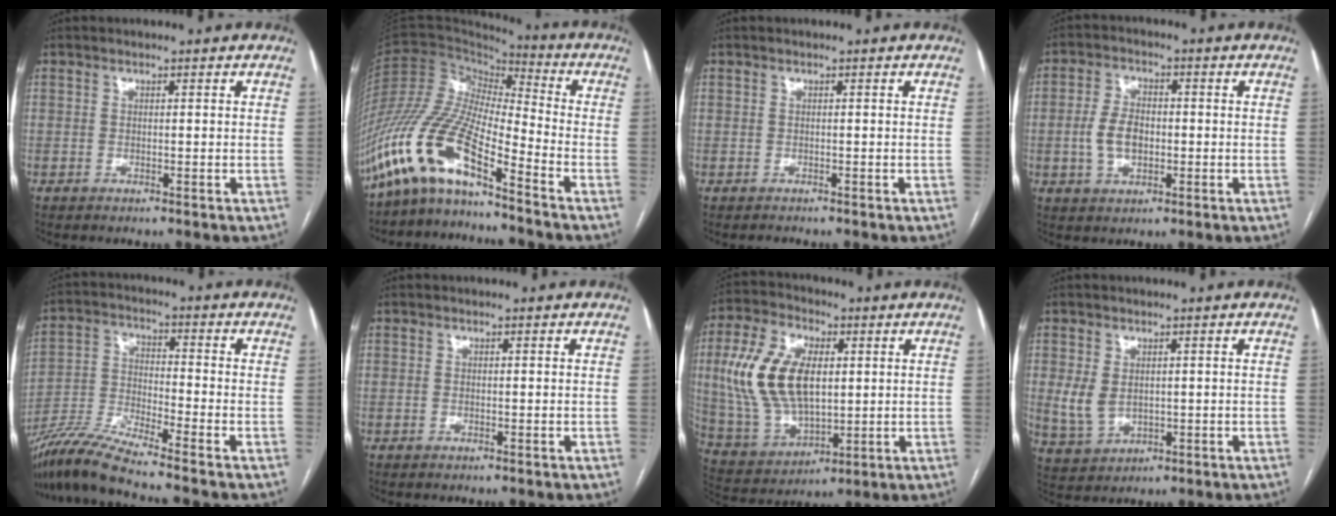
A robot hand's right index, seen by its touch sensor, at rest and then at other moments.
{"total": 14.1, "force": [-10.3, 2.3, 9.3], "torque": [-0.204, 0.009, -0.199]}
{"total": 0.7, "force": [-0.6, 0.3, 0.1], "torque": [-0.006, -0.001, -0.010]}
{"total": 6.3, "force": [-0.8, 3.8, 4.9], "torque": [-0.107, 0.010, -0.012]}
{"total": 9.9, "force": [-8.8, -1.5, 4.3], "torque": [-0.092, -0.020, -0.172]}
{"total": 0.0}
{"total": 16.0, "force": [2.6, 8.6, 13.2], "torque": [-0.290, 0.021, 0.058]}
{"total": 5.0, "force": [0.5, 3.6, 3.5], "torque": [-0.079, 0.001, 0.024]}